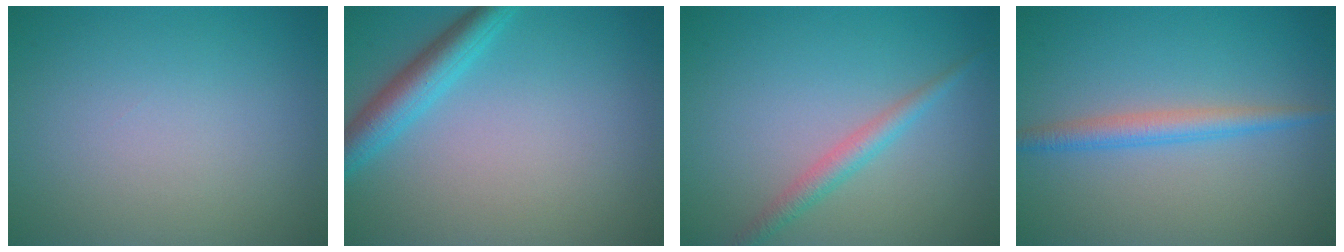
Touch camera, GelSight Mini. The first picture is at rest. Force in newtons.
{"total": 3.6, "press": 3.6, "slide": 0.1}
{"total": 2.0, "press": 2.0, "slide": 0.1}
{"total": 2.5, "press": 2.5, "slide": 0.0}